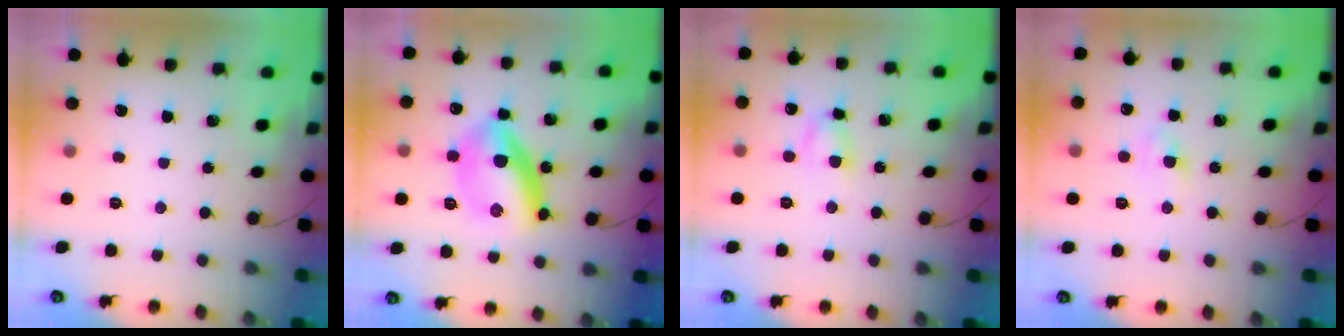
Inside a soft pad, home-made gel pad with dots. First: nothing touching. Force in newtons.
{"total": 13.6, "press": 13.6, "slide": 0.7}
{"total": 4.4, "press": 4.3, "slide": 1.1}
{"total": 2.6, "press": 2.5, "slide": 0.8}